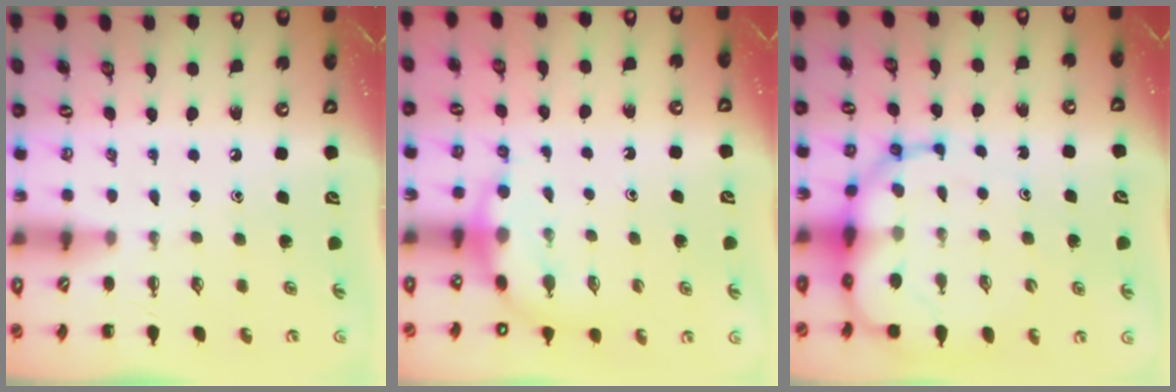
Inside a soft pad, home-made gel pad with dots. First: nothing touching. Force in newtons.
{"total": 8.1, "press": 8.0, "slide": 1.3}
{"total": 12.2, "press": 11.8, "slide": 3.3}